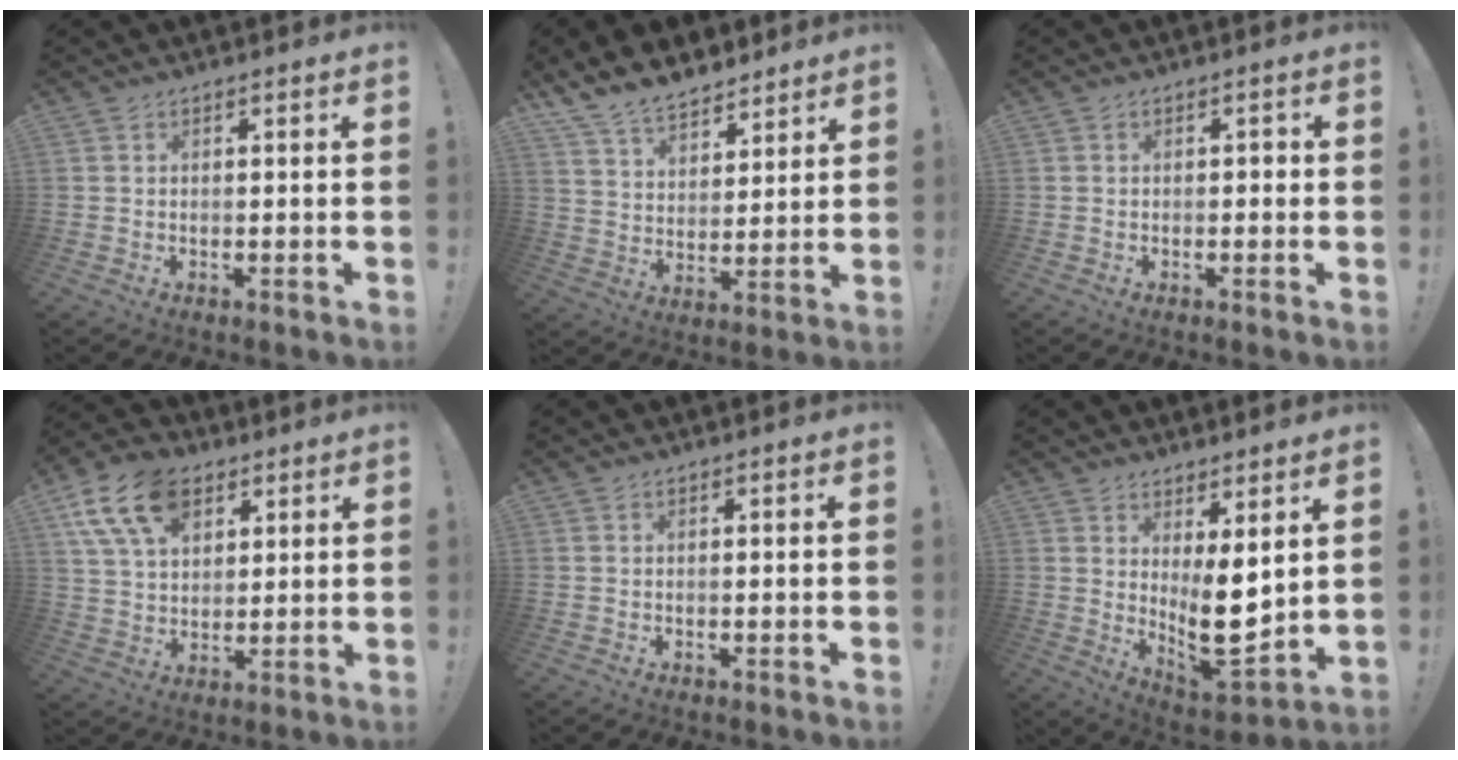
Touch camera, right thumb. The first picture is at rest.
{"total": 10.6, "force": [8.9, 5.1, 2.8], "torque": [-0.066, -0.064, 0.175]}
{"total": 1.1, "force": [-0.7, 0.7, 0.4], "torque": [-0.015, 0.008, -0.014]}
{"total": 16.0, "force": [7.9, 10.4, 9.3], "torque": [-0.165, -0.029, 0.150]}
{"total": 0.0}
{"total": 11.0, "force": [2.1, 4.6, 9.8], "torque": [-0.143, -0.042, 0.046]}